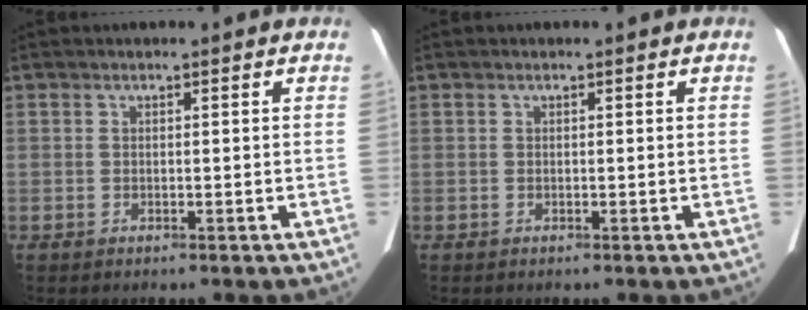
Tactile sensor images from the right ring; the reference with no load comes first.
{"total": 0.0}